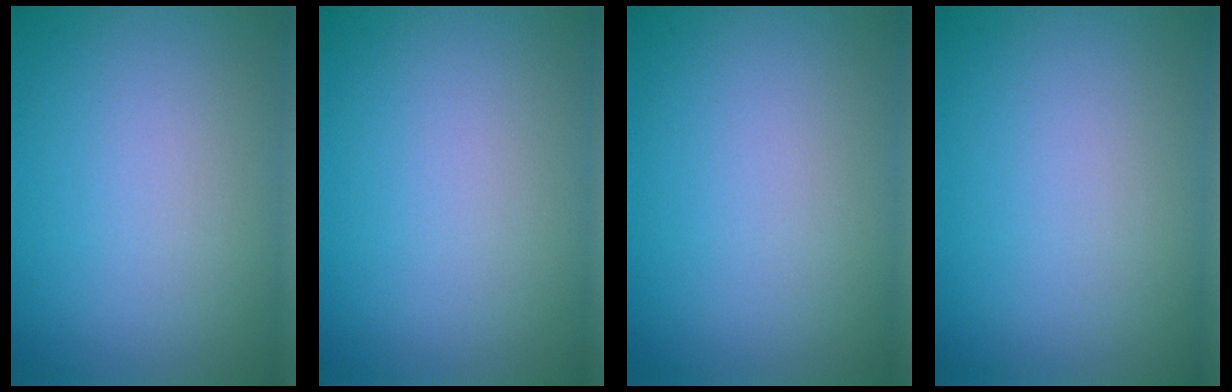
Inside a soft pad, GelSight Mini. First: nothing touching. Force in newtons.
{"total": 0.0}
{"total": 0.0}
{"total": 0.0}